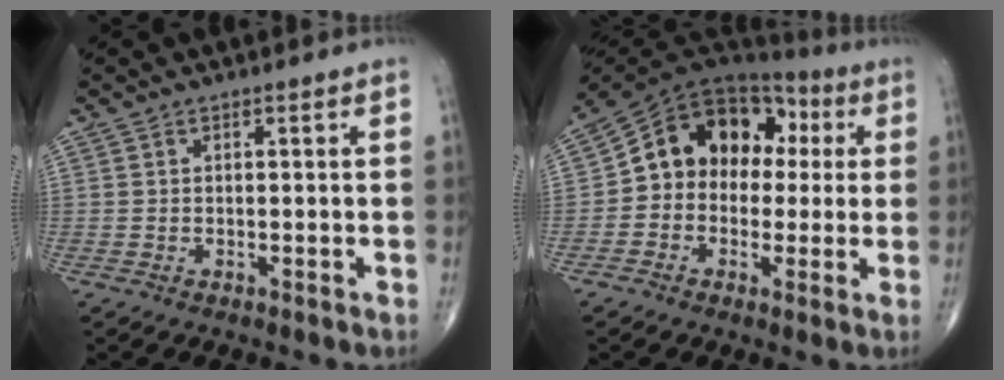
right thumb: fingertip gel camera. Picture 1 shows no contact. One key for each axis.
{"total": 15.2, "fx": 1.2, "fy": 11.8, "fz": 9.6, "tx": -0.115, "ty": 0.048, "tz": 0.008}